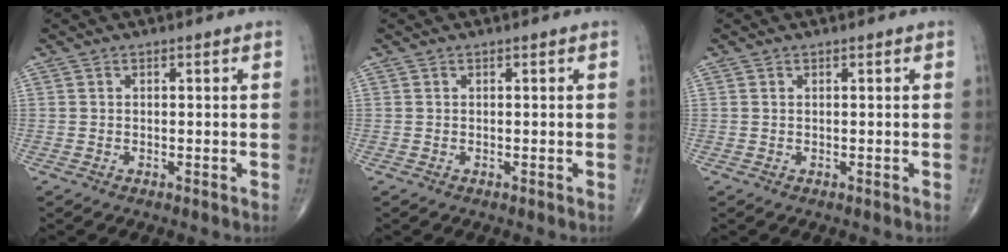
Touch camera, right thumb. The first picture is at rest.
{"total": 0.0}
{"total": 0.0}